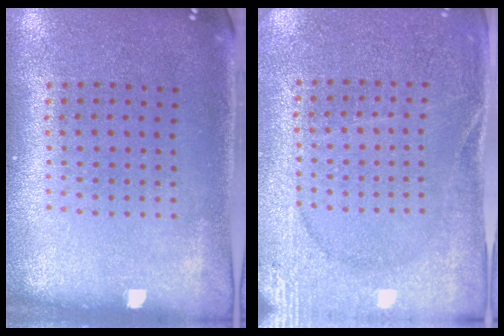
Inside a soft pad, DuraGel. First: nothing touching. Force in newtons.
{"total": 2.7, "press": 2.7, "slide": 0.2}